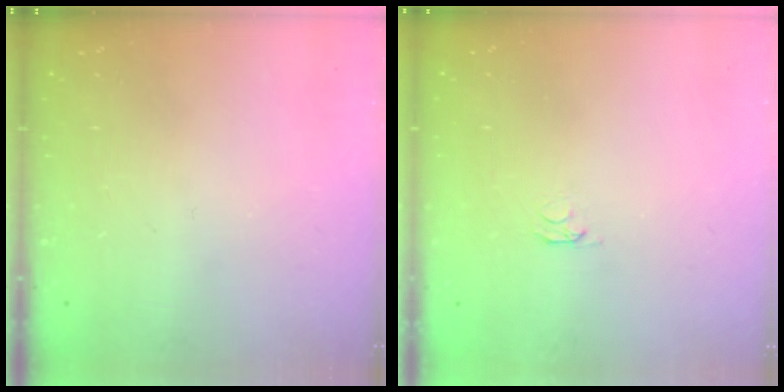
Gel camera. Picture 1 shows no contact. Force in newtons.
{"total": 2.1, "press": 2.0, "slide": 0.3}